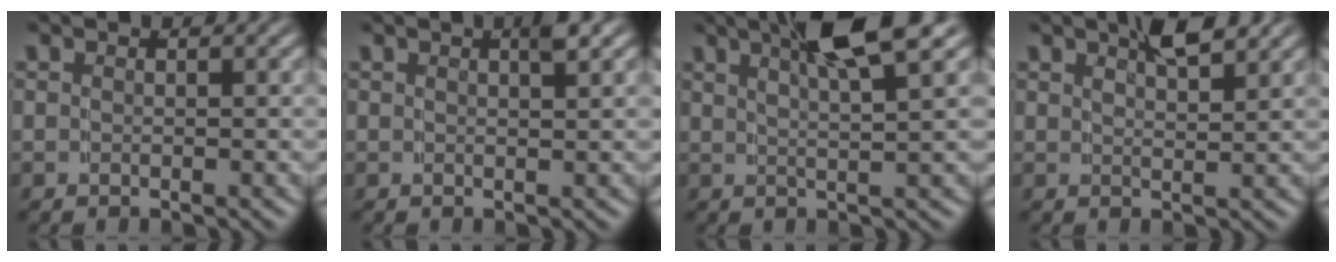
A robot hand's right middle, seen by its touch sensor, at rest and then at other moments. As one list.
[{"total": 1.4, "force": [0.8, 0.2, 1.1], "torque": [-0.017, 0.011, 0.009]}, {"total": 6.3, "force": [3.9, 0.6, 4.9], "torque": [-0.073, 0.020, 0.061]}, {"total": 2.9, "force": [2.4, 0.0, 1.7], "torque": [-0.017, 0.011, 0.039]}]